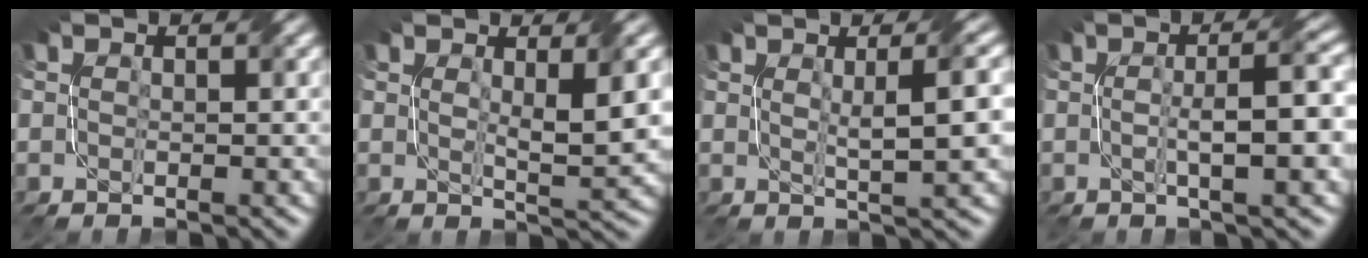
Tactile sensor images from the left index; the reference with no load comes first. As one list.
[{"total": 3.9, "force": [1.0, 0.8, 3.7], "torque": [-0.060, -0.006, 0.022]}, {"total": 4.8, "force": [1.0, 1.1, 4.6], "torque": [-0.059, 0.007, 0.016]}, {"total": 5.4, "force": [-0.2, 1.0, 5.3], "torque": [-0.083, 0.007, -0.002]}]